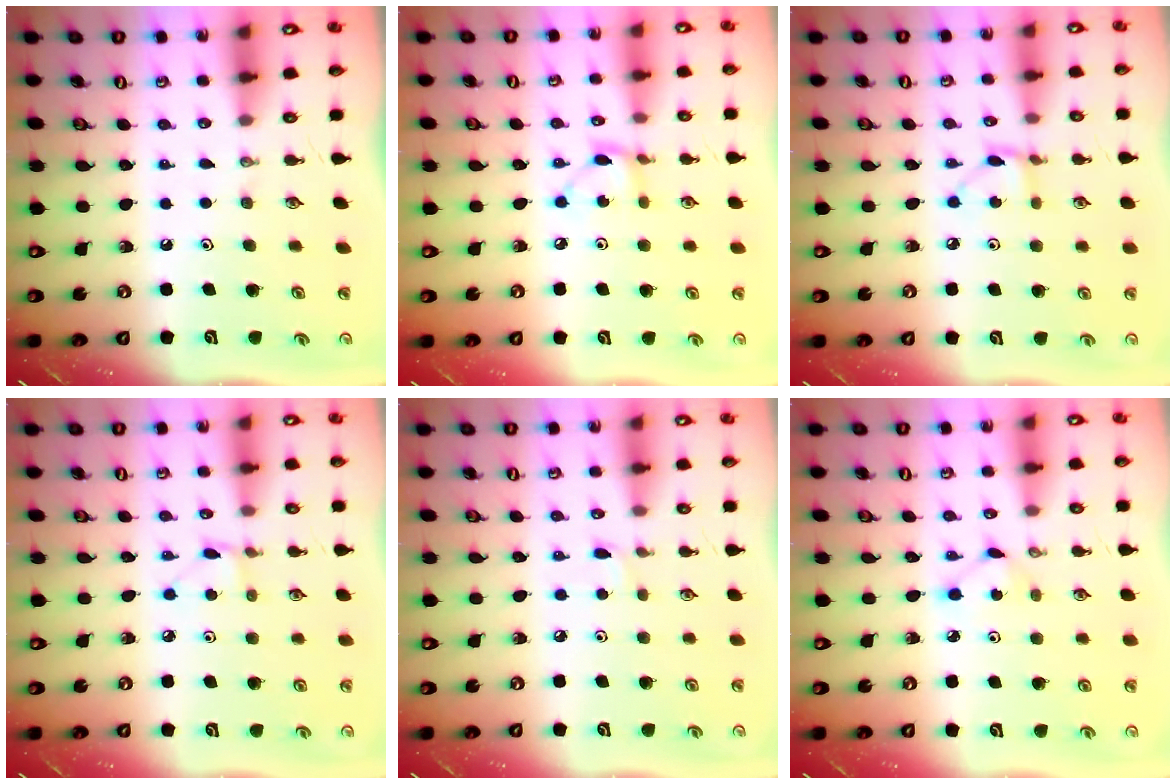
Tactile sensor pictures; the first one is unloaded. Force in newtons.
{"total": 3.0, "press": 3.0, "slide": 0.2}
{"total": 3.4, "press": 3.4, "slide": 0.3}
{"total": 2.6, "press": 2.6, "slide": 0.4}
{"total": 2.2, "press": 2.2, "slide": 0.3}
{"total": 2.8, "press": 2.7, "slide": 0.3}